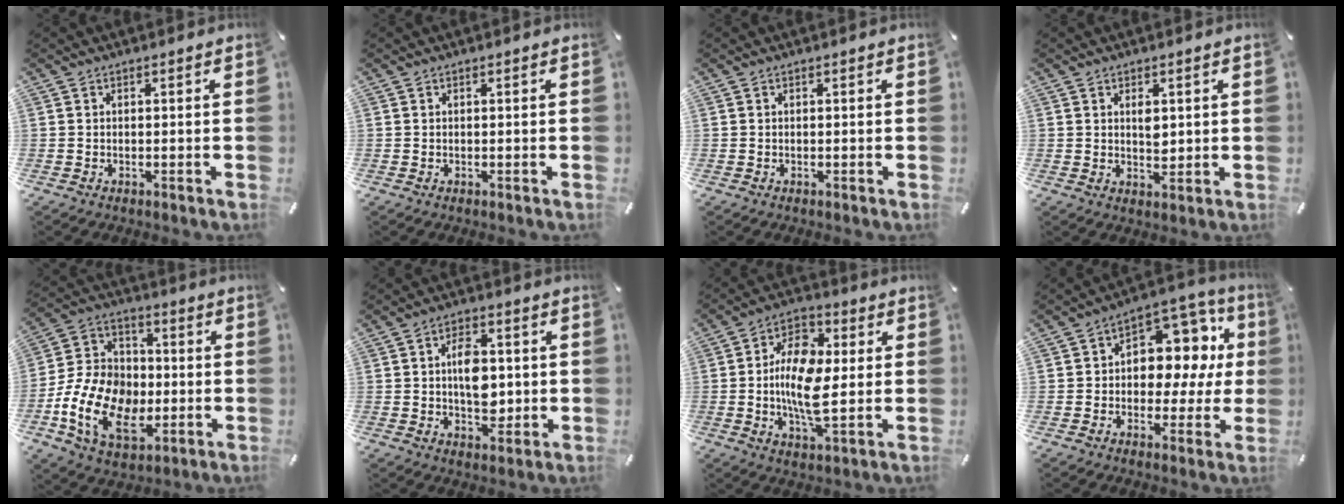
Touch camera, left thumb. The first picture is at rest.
{"total": 0.0}
{"total": 0.0}
{"total": 3.3, "force": [1.1, 2.0, 2.3], "torque": [-0.035, -0.003, 0.016]}
{"total": 18.8, "force": [-5.1, 13.7, 11.9], "torque": [-0.248, 0.024, -0.088]}
{"total": 9.0, "force": [0.2, 6.0, 6.7], "torque": [-0.084, 0.001, 0.002]}
{"total": 13.3, "force": [-0.9, 6.8, 11.4], "torque": [-0.235, 0.001, -0.017]}
{"total": 11.2, "force": [2.2, 8.7, 6.7], "torque": [-0.083, -0.028, 0.044]}